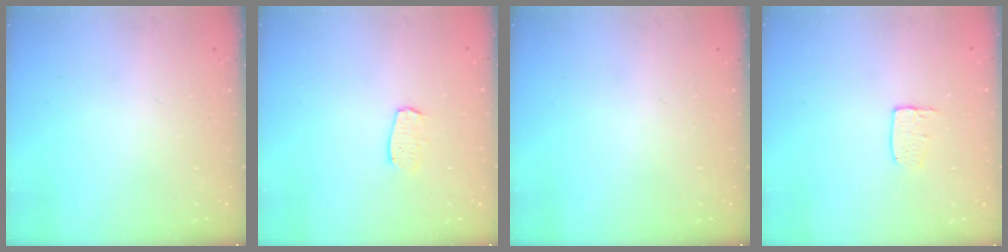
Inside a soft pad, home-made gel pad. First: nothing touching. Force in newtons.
{"total": 5.8, "press": 5.8, "slide": 0.4}
{"total": 0.0}
{"total": 5.4, "press": 5.4, "slide": 0.3}